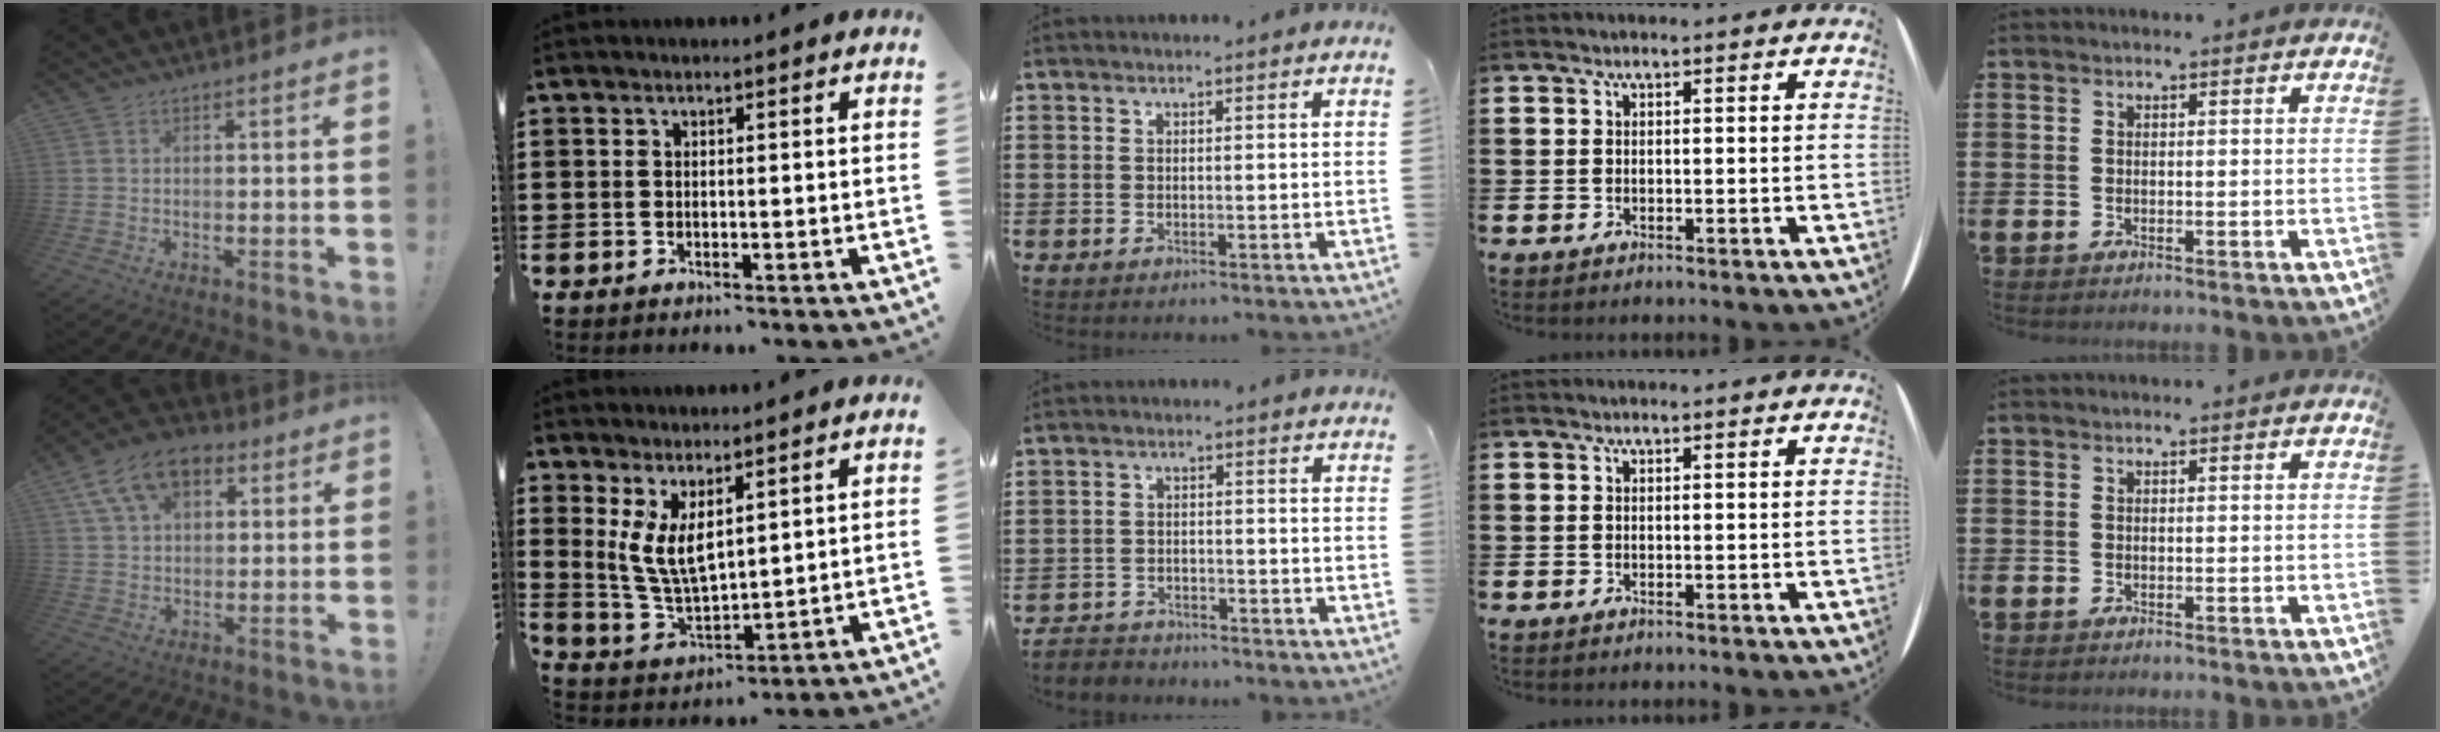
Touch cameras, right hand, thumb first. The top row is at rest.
{"thumb": {"total": 13.9, "force": [6.3, 8.8, 8.7], "torque": [-0.146, -0.016, 0.122]}, "index": {"total": 6.5, "force": [2.8, 3.0, 5.1], "torque": [-0.128, -0.012, 0.048]}, "middle": {"total": 3.1, "force": [-3.0, 0.7, -0.3], "torque": [-0.004, -0.001, -0.067]}}